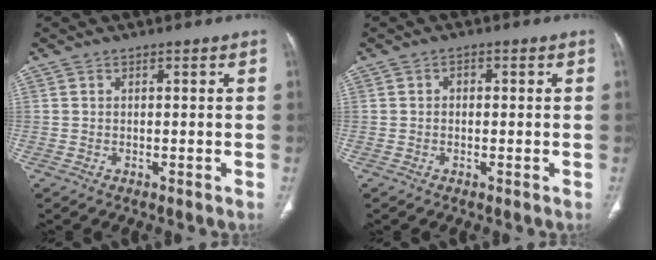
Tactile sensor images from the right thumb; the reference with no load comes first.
{"total": 1.2, "force": [0.1, 0.9, 0.8], "torque": [-0.009, 0.007, -0.001]}